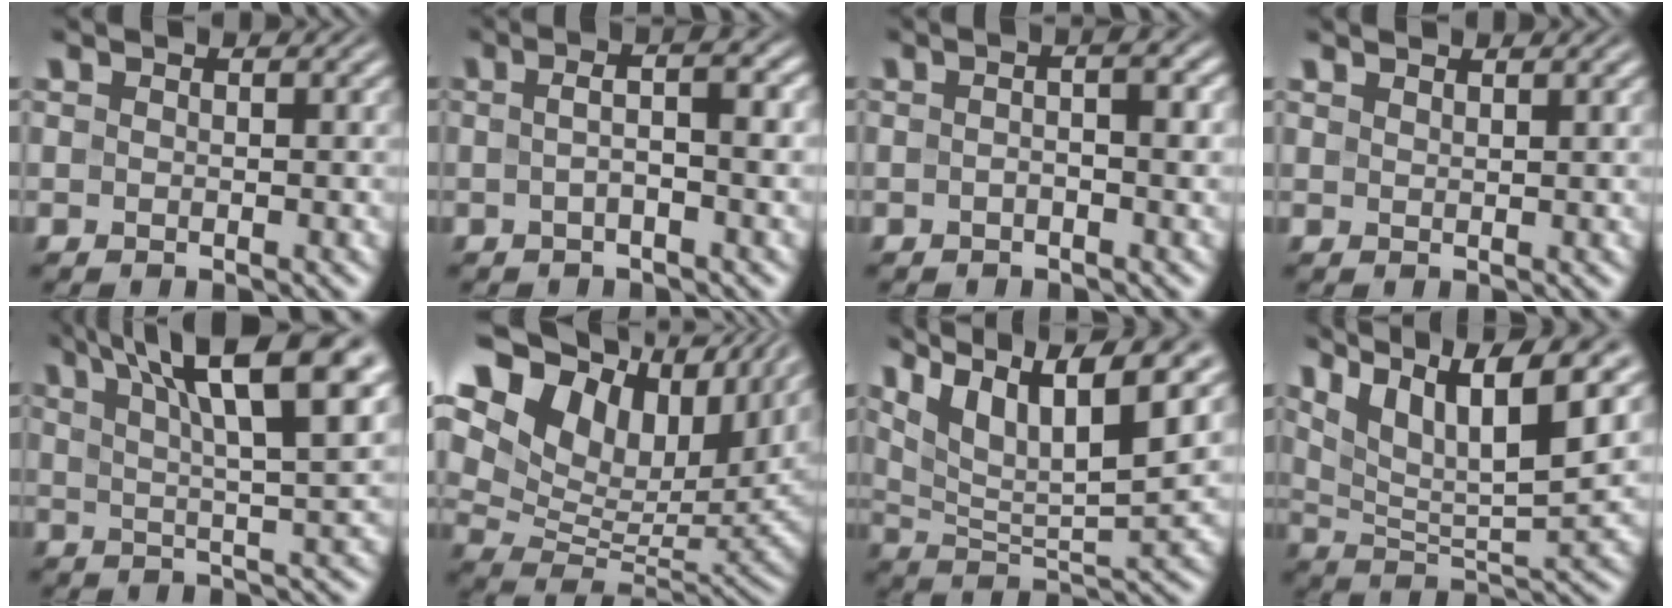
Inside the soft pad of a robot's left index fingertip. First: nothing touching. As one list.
[{"total": 3.6, "force": [0.1, 0.8, 3.5], "torque": [-0.057, 0.011, -0.003]}, {"total": 2.8, "force": [-0.2, 0.6, 2.8], "torque": [-0.046, 0.004, -0.006]}, {"total": 1.1, "force": [1.0, 0.2, 0.4], "torque": [-0.001, -0.001, 0.013]}, {"total": 11.6, "force": [6.1, 2.7, 9.5], "torque": [-0.122, 0.025, 0.087]}, {"total": 17.6, "force": [7.6, 11.1, 11.4], "torque": [-0.207, 0.027, 0.143]}, {"total": 12.7, "force": [8.0, 3.6, 9.1], "torque": [-0.166, 0.017, 0.112]}, {"total": 11.6, "force": [7.0, 3.0, 8.7], "torque": [-0.156, 0.013, 0.105]}]